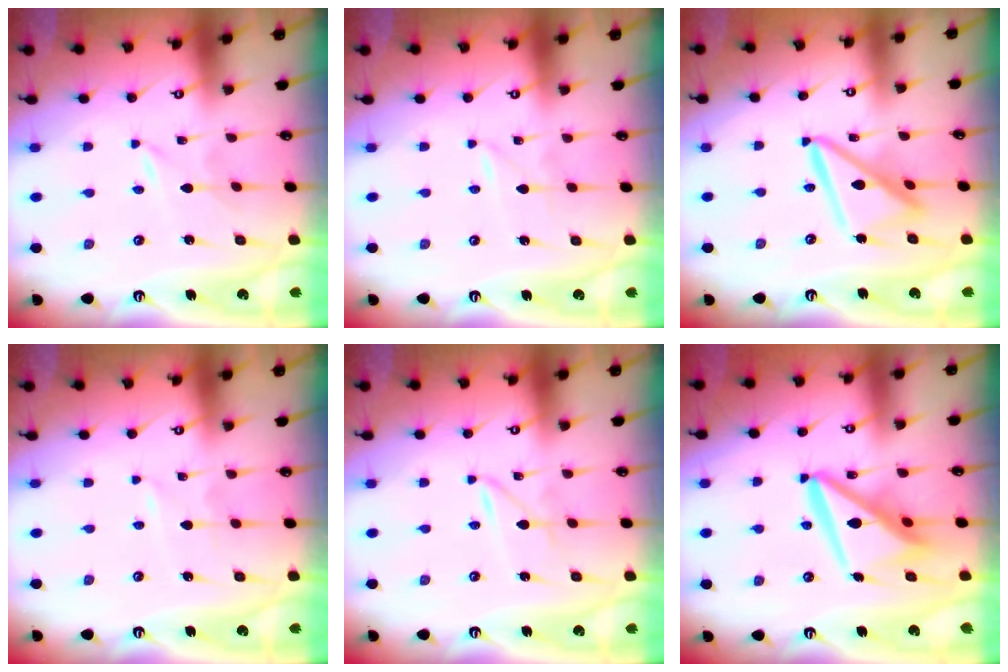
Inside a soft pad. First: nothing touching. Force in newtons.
{"total": 0.9, "press": 0.9, "slide": 0.1}
{"total": 14.5, "press": 14.4, "slide": 1.6}
{"total": 0.9, "press": 0.9, "slide": 0.1}
{"total": 2.3, "press": 2.3, "slide": 0.2}
{"total": 13.7, "press": 13.6, "slide": 1.8}